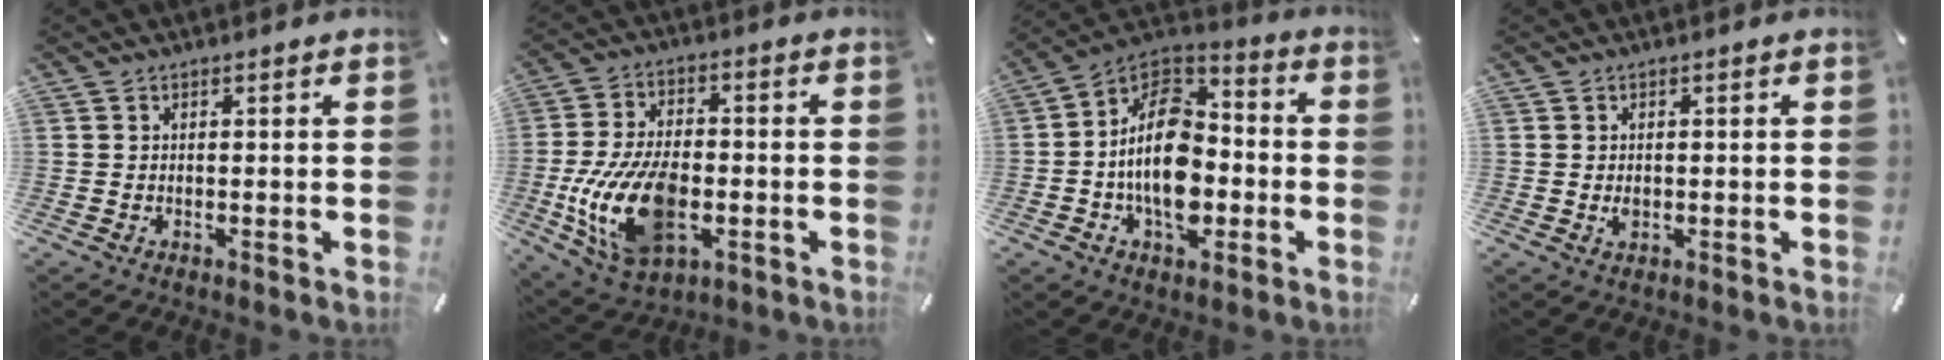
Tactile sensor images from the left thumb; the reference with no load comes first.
{"total": 18.1, "force": [-4.3, 11.2, 13.5], "torque": [-0.285, 0.002, -0.073]}
{"total": 18.3, "force": [-3.4, 12.3, 13.1], "torque": [-0.241, 0.010, -0.064]}
{"total": 1.7, "force": [-0.2, 1.2, 1.2], "torque": [-0.023, 0.002, -0.004]}